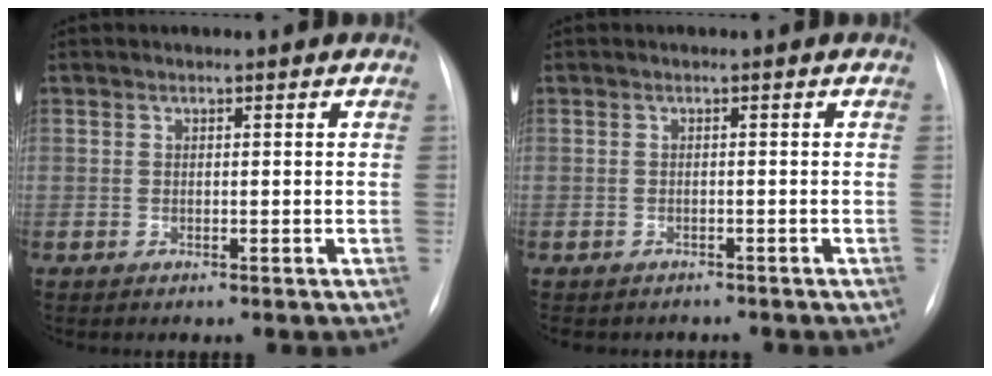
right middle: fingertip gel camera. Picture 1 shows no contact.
{"total": 4.1, "force": [-3.6, 1.7, 0.8], "torque": [-0.011, -0.001, -0.042]}